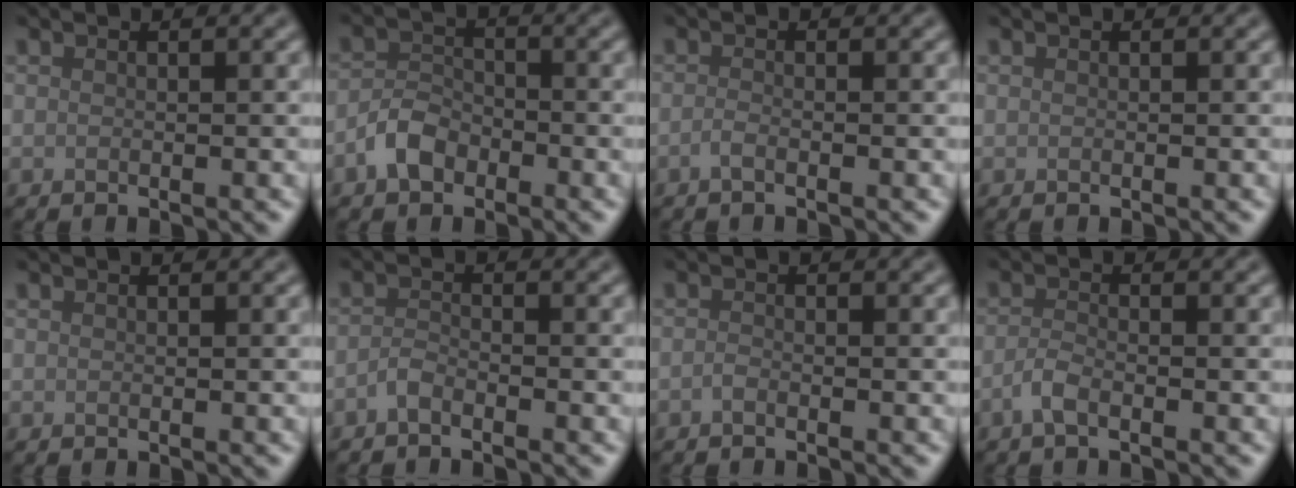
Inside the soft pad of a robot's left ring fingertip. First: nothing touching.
{"total": 2.9, "force": [-1.8, 1.8, 1.4], "torque": [-0.022, 0.009, -0.042]}
{"total": 1.0, "force": [-0.6, 0.3, 0.7], "torque": [-0.013, 0.000, -0.014]}
{"total": 0.0}
{"total": 0.0}
{"total": 1.3, "force": [-1.0, 0.4, 0.7], "torque": [-0.015, 0.002, -0.024]}
{"total": 0.6, "force": [-0.5, 0.2, 0.4], "torque": [-0.008, -0.001, -0.011]}
{"total": 1.6, "force": [-1.0, 0.5, 1.2], "torque": [-0.027, 0.001, -0.023]}